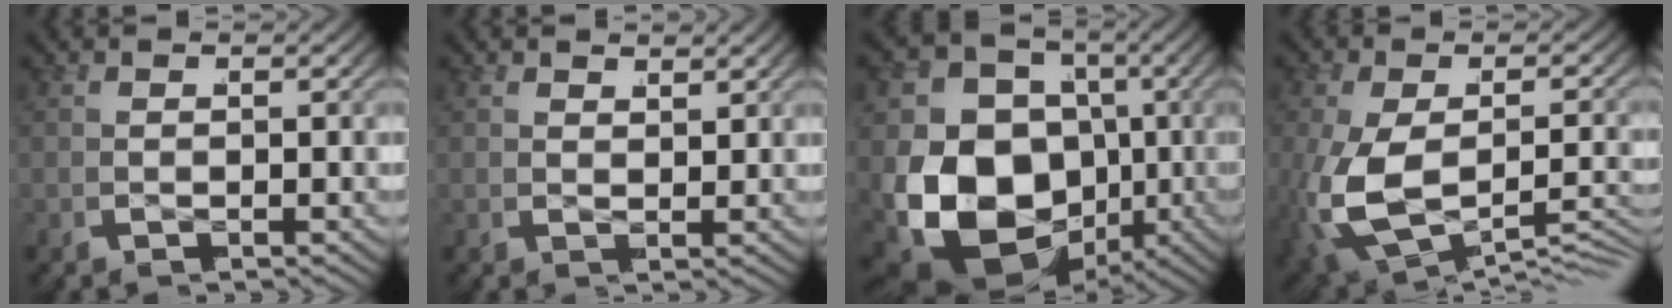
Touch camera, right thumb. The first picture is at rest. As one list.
[{"total": 1.3, "force": [1.3, 0.0, 0.2], "torque": [0.004, 0.003, 0.021]}, {"total": 22.6, "force": [-1.9, 17.5, 14.1], "torque": [-0.296, -0.055, -0.021]}, {"total": 8.0, "force": [-3.1, 5.1, 5.4], "torque": [-0.148, -0.020, -0.041]}]